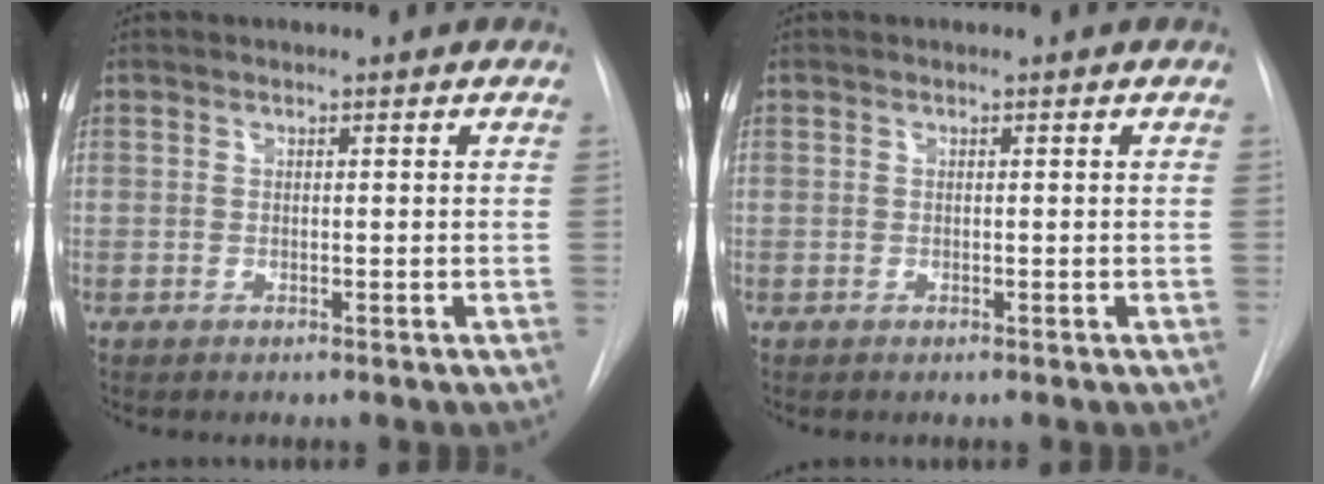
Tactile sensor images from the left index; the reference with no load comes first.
{"total": 0.0}